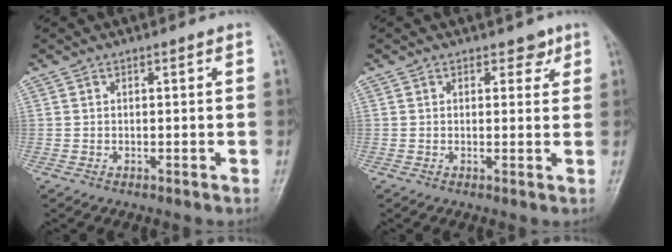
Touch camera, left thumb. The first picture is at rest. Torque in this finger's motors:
{"motor_torque": [0.32, 0.36, -0.34, -0.11, -0.07]}